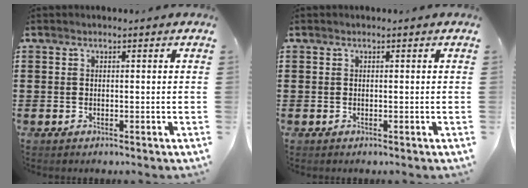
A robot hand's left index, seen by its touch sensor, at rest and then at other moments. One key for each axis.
{"total": 0.0}